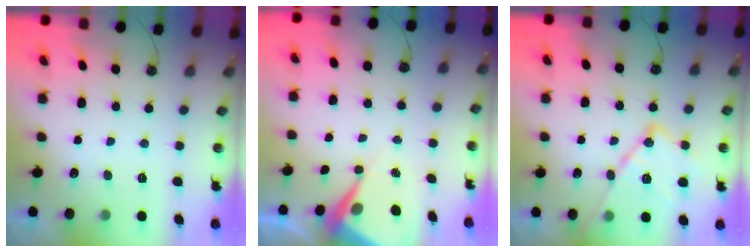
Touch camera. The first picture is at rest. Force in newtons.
{"total": 6.0, "press": 6.0, "slide": 0.3}
{"total": 16.6, "press": 16.5, "slide": 1.4}